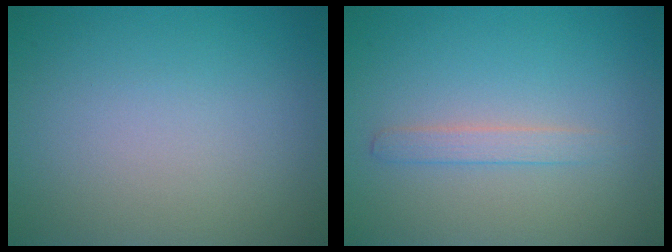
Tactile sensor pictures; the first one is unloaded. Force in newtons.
{"total": 1.4, "press": 1.4, "slide": 0.0}